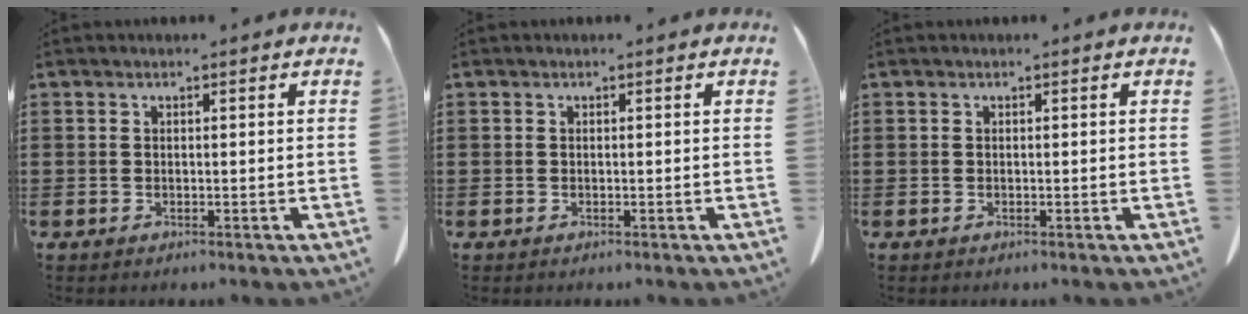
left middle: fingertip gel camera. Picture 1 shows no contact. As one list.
[{"total": 0.0}, {"total": 0.0}]